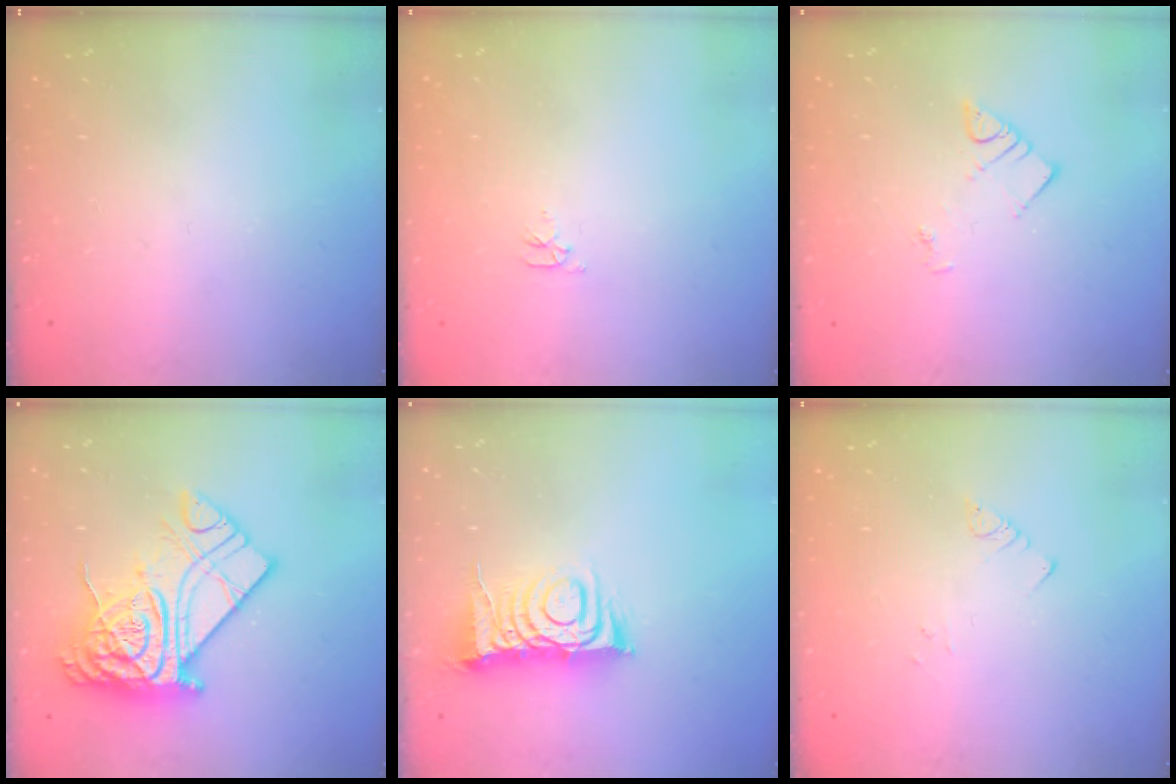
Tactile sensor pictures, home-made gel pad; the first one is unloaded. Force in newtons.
{"total": 3.1, "press": 3.1, "slide": 0.3}
{"total": 3.5, "press": 3.5, "slide": 0.4}
{"total": 22.9, "press": 22.8, "slide": 2.0}
{"total": 9.8, "press": 9.8, "slide": 1.1}
{"total": 1.8, "press": 1.8, "slide": 0.2}